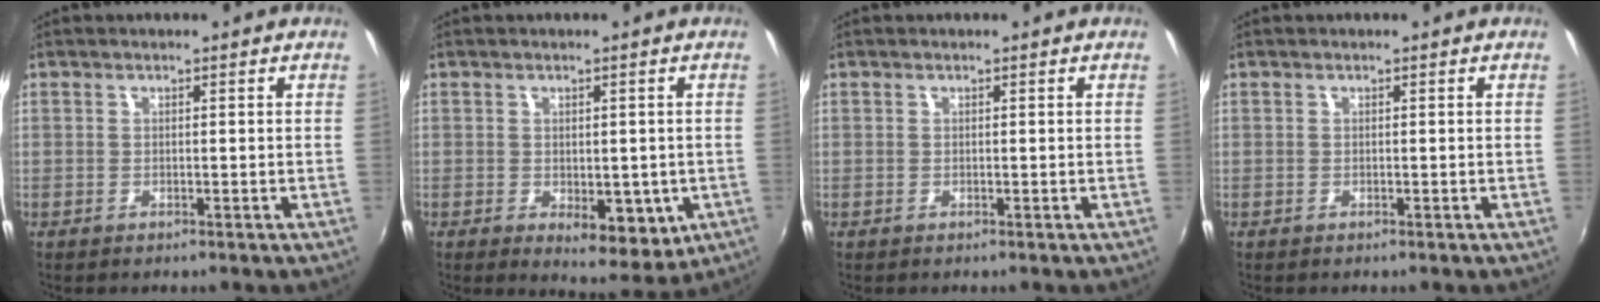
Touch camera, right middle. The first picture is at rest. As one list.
[{"total": 7.2, "force": [-1.8, 4.1, 5.7], "torque": [-0.077, -0.018, -0.016]}, {"total": 0.0}, {"total": 0.0}]